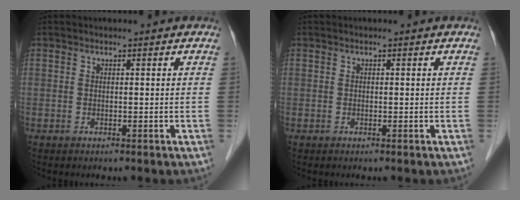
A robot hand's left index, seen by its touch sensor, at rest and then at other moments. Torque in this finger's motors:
{"motor_torque": [-0.35, 0.18, -0.03, -0.01]}